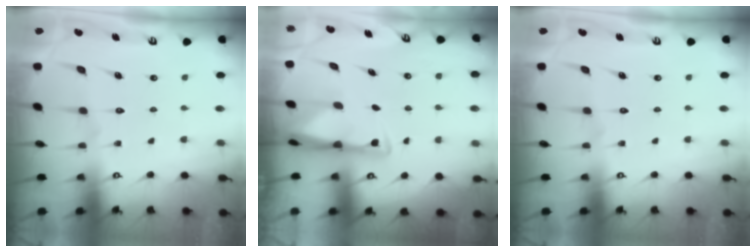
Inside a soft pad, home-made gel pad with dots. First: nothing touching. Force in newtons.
{"total": 3.0, "press": 2.9, "slide": 0.5}
{"total": 0.0}